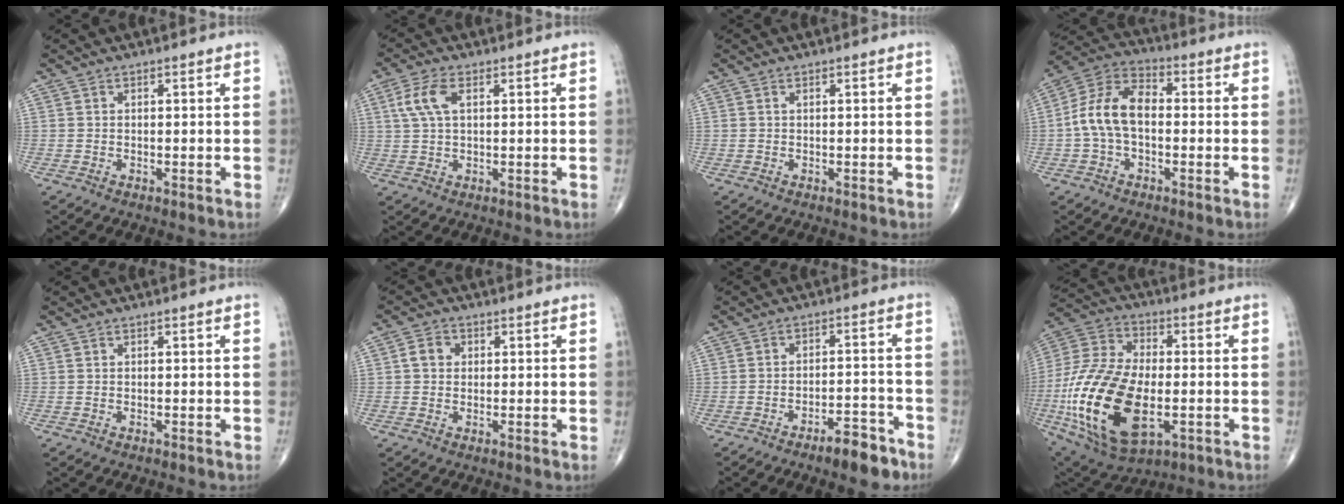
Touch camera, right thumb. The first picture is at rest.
{"total": 5.6, "force": [1.7, 2.7, 4.6], "torque": [-0.111, 0.010, 0.035]}
{"total": 0.0}
{"total": 11.3, "force": [-0.7, 6.9, 8.9], "torque": [-0.167, 0.037, -0.025]}
{"total": 0.0}
{"total": 3.1, "force": [0.5, 2.7, 1.6], "torque": [-0.021, 0.007, 0.004]}
{"total": 7.2, "force": [-5.3, 2.2, 4.3], "torque": [-0.054, 0.040, -0.079]}
{"total": 25.9, "force": [-5.5, 13.8, 21.3], "torque": [-0.439, -0.003, -0.084]}